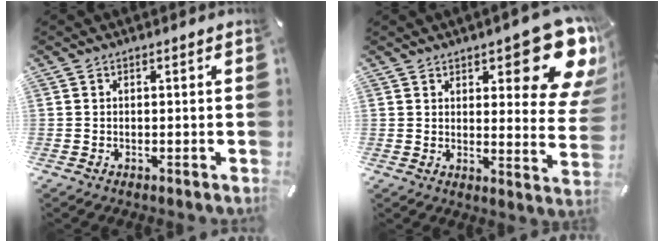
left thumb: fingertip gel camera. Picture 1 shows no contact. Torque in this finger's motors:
{"motor_torque": [2.51, 2.50, 1.31, -1.47, 0.31]}